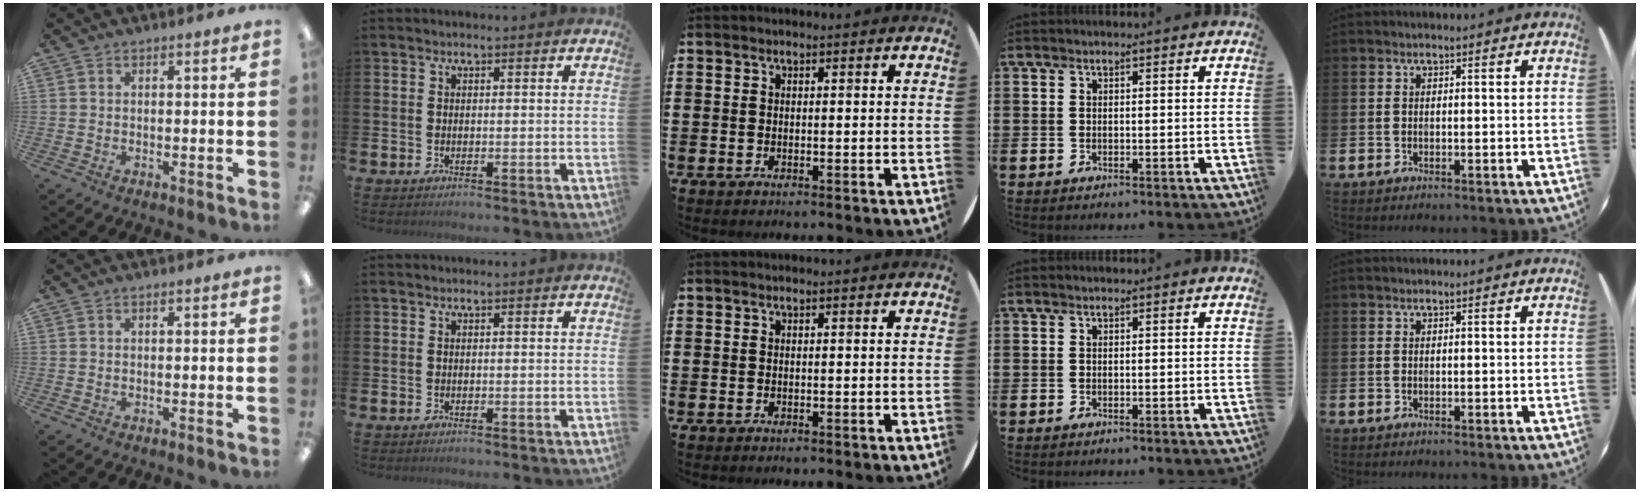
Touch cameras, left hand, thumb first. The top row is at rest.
{}